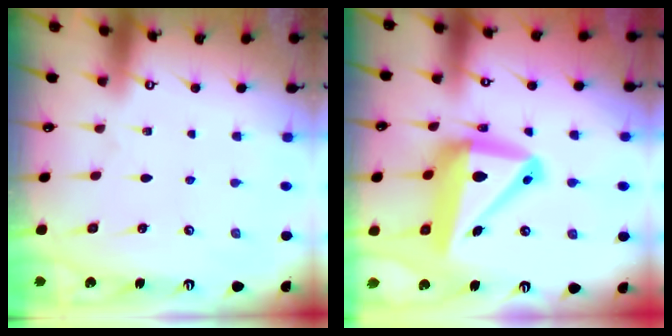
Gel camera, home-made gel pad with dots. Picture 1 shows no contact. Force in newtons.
{"total": 16.7, "press": 16.4, "slide": 3.4}